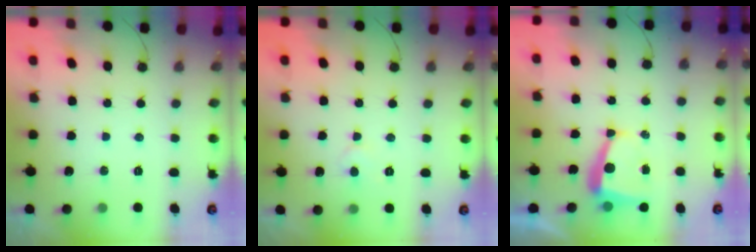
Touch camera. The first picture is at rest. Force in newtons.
{"total": 4.6, "press": 4.6, "slide": 0.4}
{"total": 7.2, "press": 7.1, "slide": 1.0}